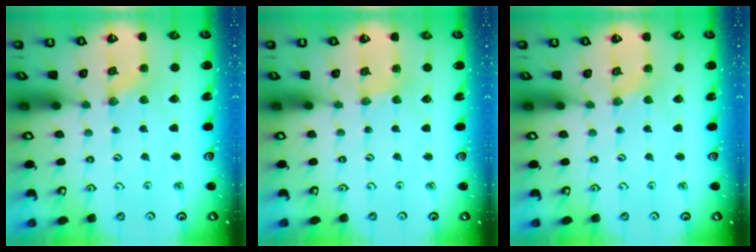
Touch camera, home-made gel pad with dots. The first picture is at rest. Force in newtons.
{"total": 1.0, "press": 0.9, "slide": 0.3}
{"total": 0.0}